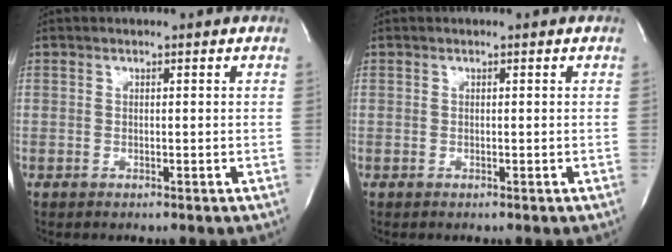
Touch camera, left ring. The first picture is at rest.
{"total": 0.0}